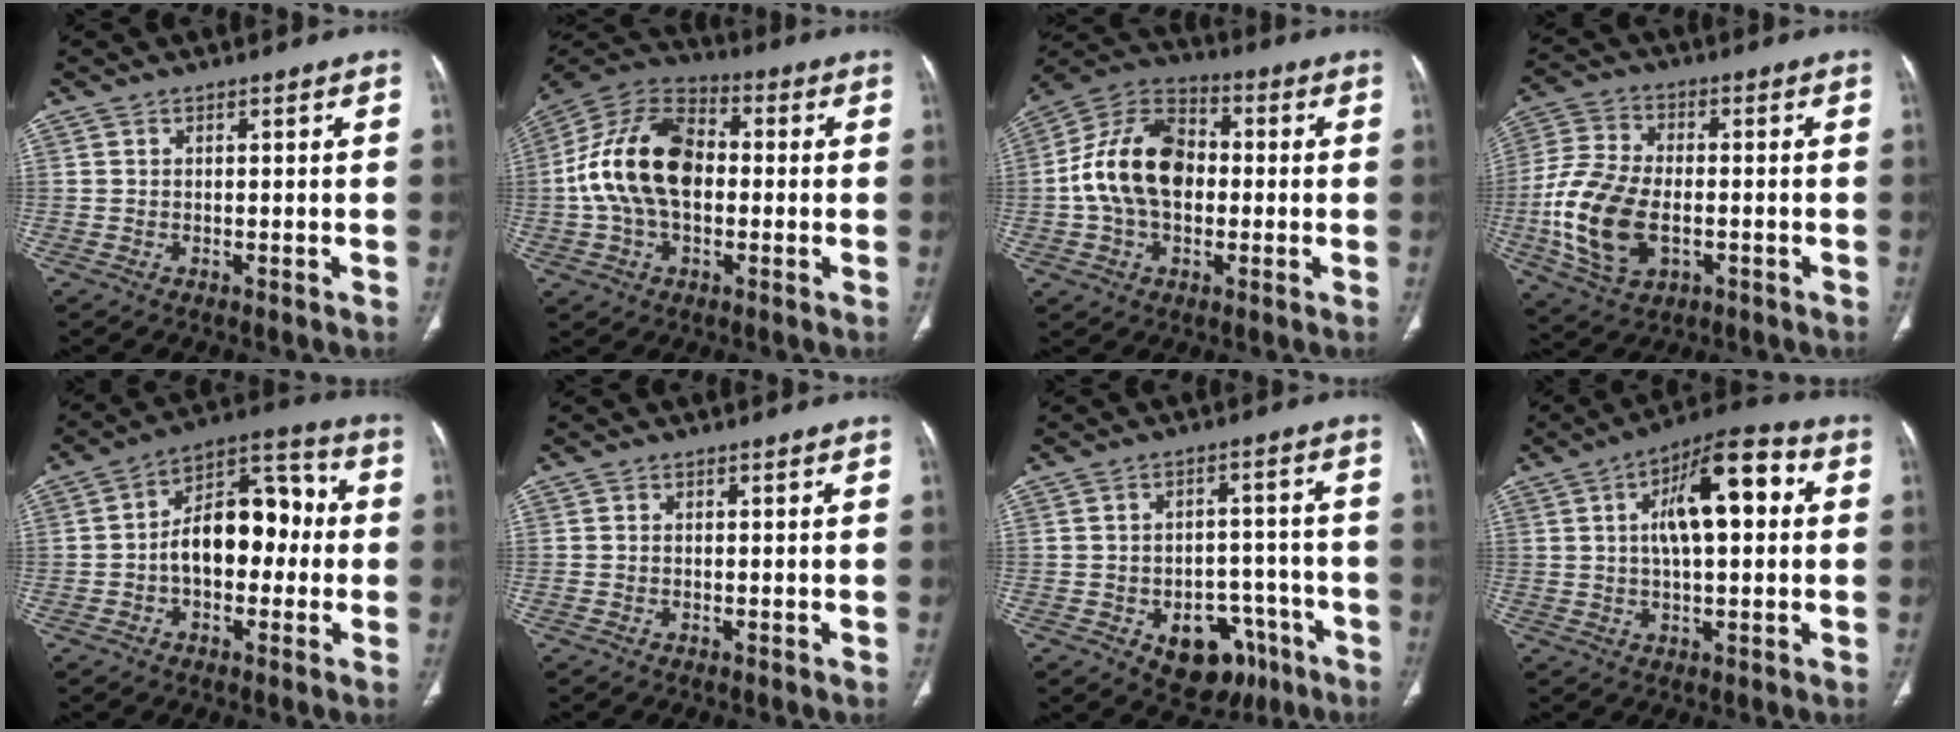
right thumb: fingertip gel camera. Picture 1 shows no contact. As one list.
[{"total": 17.8, "force": [-0.1, 11.4, 13.7], "torque": [-0.255, 0.033, -0.010]}, {"total": 16.4, "force": [-0.2, 11.1, 12.1], "torque": [-0.209, 0.032, -0.012]}, {"total": 15.9, "force": [-3.2, 9.4, 12.4], "torque": [-0.260, 0.007, -0.055]}, {"total": 14.7, "force": [-0.9, 9.0, 11.6], "torque": [-0.148, 0.048, -0.023]}, {"total": 0.0}, {"total": 12.3, "force": [-6.1, 8.3, 6.7], "torque": [-0.049, 0.046, -0.073]}, {"total": 14.6, "force": [2.9, 5.9, 13.0], "torque": [-0.194, 0.023, 0.038]}]